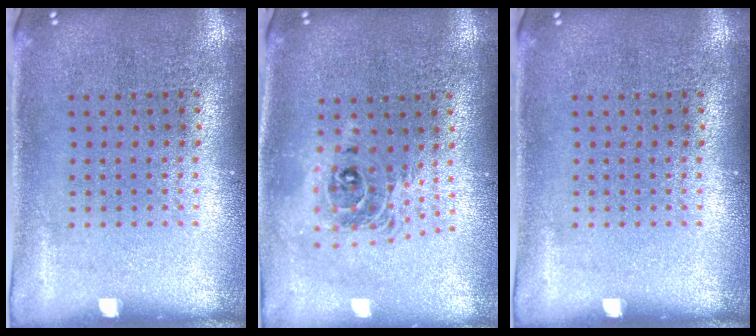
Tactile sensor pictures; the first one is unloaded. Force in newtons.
{"total": 2.0, "press": 1.5, "slide": 1.3}
{"total": 0.0}